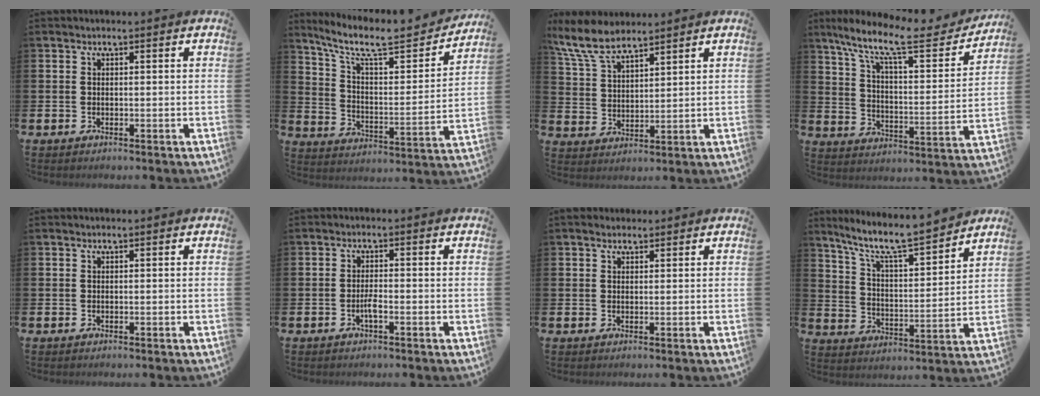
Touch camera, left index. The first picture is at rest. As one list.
[{"total": 9.4, "force": [7.9, 2.4, 4.5], "torque": [-0.109, -0.059, 0.130]}, {"total": 8.5, "force": [7.5, 2.4, 3.1], "torque": [-0.095, -0.026, 0.139]}, {"total": 11.4, "force": [9.0, 2.6, 6.4], "torque": [-0.145, -0.058, 0.145]}, {"total": 0.0}, {"total": 1.3, "force": [-0.8, 0.3, 1.1], "torque": [-0.027, 0.002, -0.013]}, {"total": 1.7, "force": [1.4, 0.8, 0.3], "torque": [0.009, 0.000, 0.023]}, {"total": 9.0, "force": [8.1, 1.1, 3.8], "torque": [-0.101, -0.059, 0.135]}]